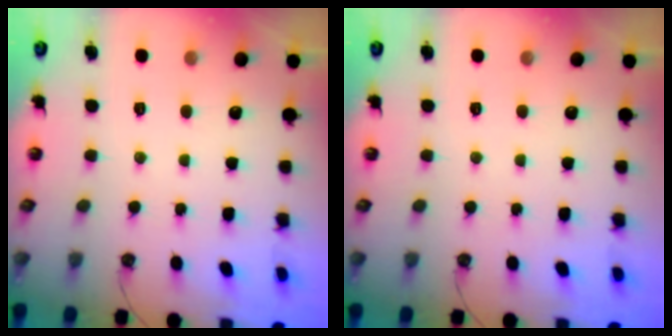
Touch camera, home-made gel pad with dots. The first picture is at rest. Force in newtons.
{"total": 0.0}